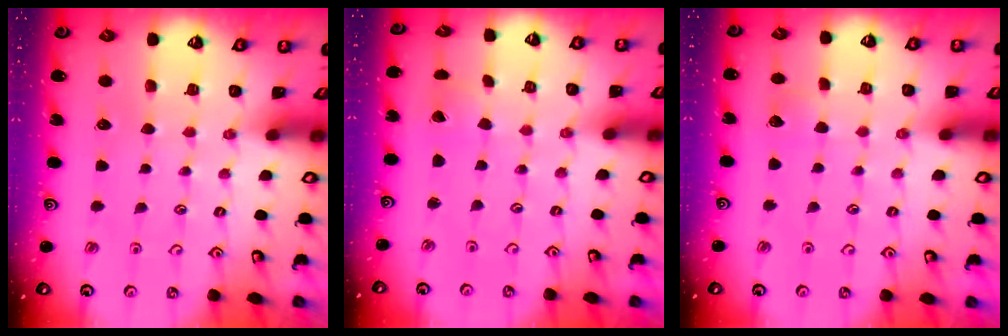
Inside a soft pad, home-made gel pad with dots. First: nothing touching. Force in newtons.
{"total": 1.3, "press": 1.3, "slide": 0.1}
{"total": 2.9, "press": 2.9, "slide": 0.4}